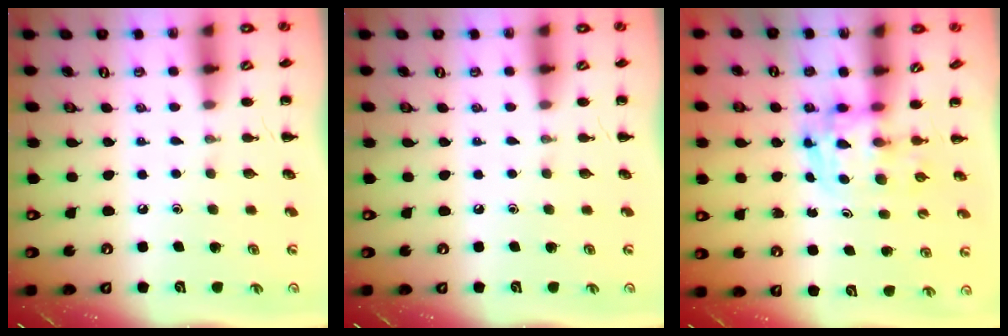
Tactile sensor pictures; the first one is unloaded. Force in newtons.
{"total": 0.0}
{"total": 3.7, "press": 3.6, "slide": 0.6}